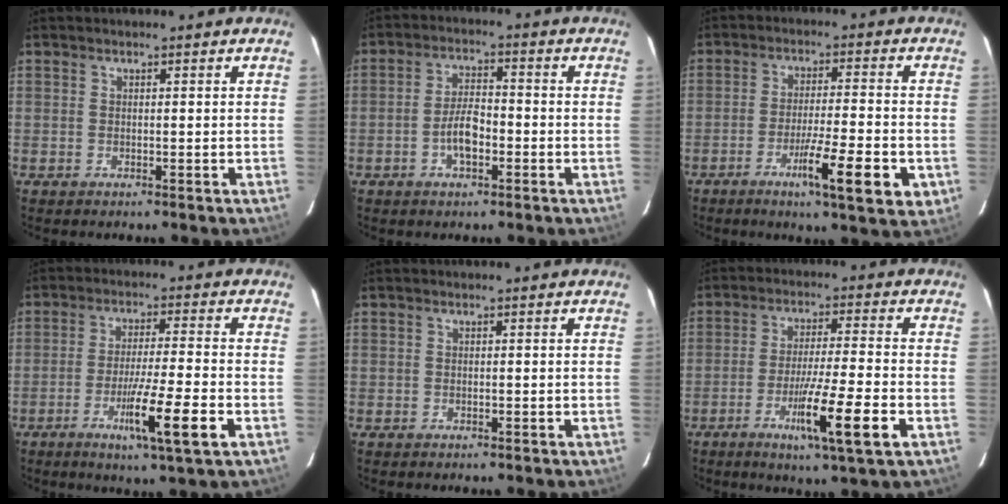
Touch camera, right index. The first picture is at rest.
{"total": 5.2, "force": [-1.8, 1.9, 4.5], "torque": [-0.093, 0.010, -0.033]}
{"total": 10.6, "force": [-4.3, 0.6, 9.6], "torque": [-0.146, -0.016, -0.065]}
{"total": 10.2, "force": [-4.1, -0.5, 9.3], "torque": [-0.157, -0.022, -0.069]}
{"total": 0.0}
{"total": 11.2, "force": [-4.6, -0.5, 10.3], "torque": [-0.176, -0.022, -0.077]}